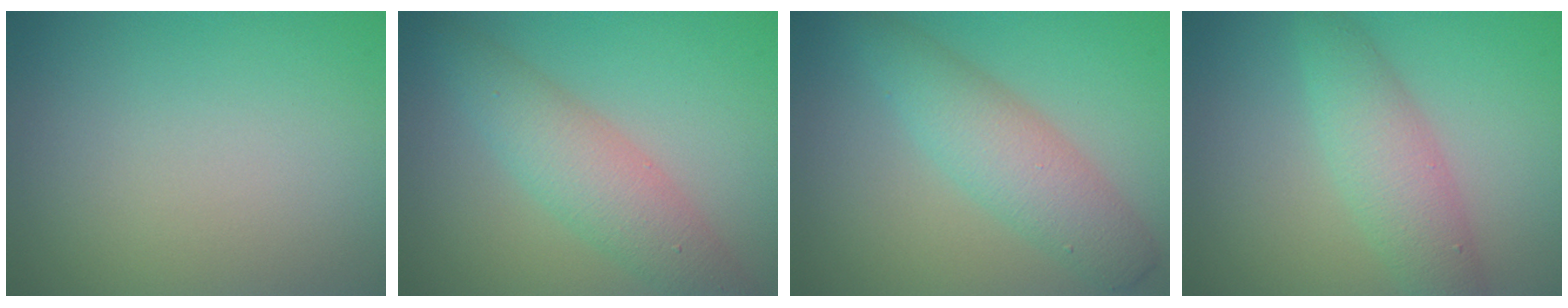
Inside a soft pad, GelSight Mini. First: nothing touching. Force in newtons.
{"total": 4.6, "press": 4.6, "slide": 0.1}
{"total": 4.5, "press": 4.5, "slide": 0.1}
{"total": 4.1, "press": 4.1, "slide": 0.1}